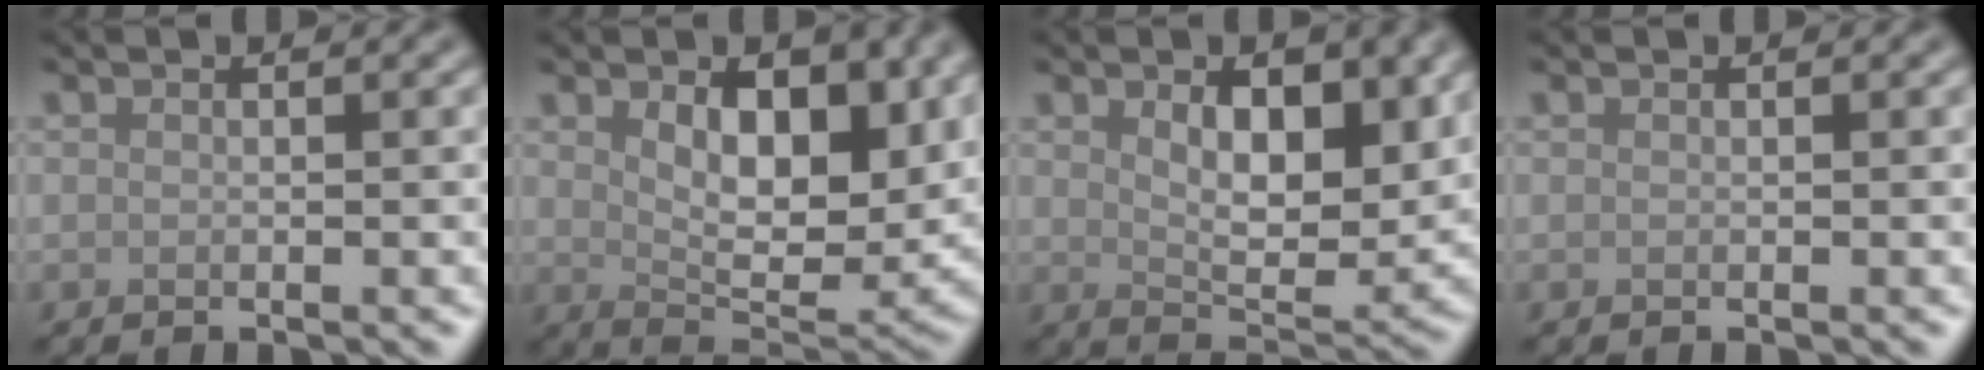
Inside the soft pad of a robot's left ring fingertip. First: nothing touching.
{"total": 8.2, "force": [2.4, 4.5, 6.4], "torque": [-0.105, -0.020, 0.041]}
{"total": 6.5, "force": [1.9, 3.3, 5.2], "torque": [-0.082, -0.013, 0.037]}
{"total": 0.0}